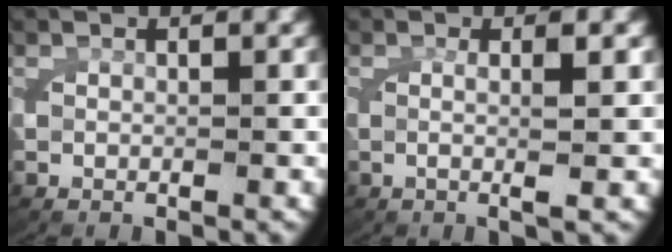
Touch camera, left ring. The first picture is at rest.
{"total": 2.8, "force": [0.2, 0.4, 2.8], "torque": [-0.057, -0.005, 0.005]}